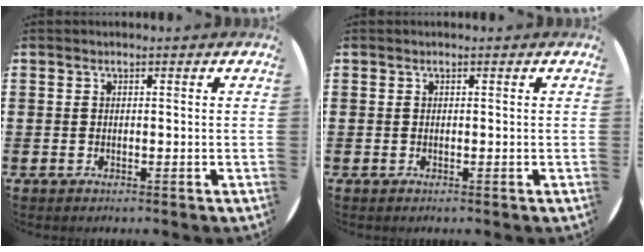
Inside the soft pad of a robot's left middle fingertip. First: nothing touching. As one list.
[{"total": 0.0}]